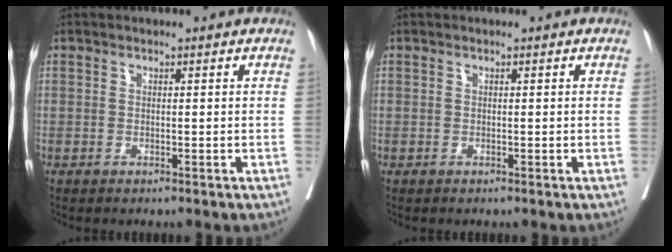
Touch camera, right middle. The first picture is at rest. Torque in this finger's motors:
{"motor_torque": [-0.17, 0.10, 0.07, 0.01]}